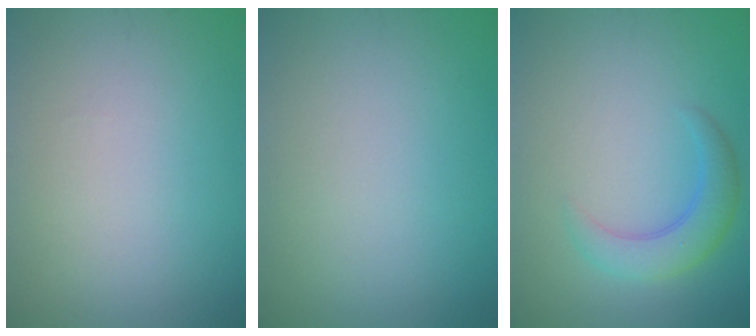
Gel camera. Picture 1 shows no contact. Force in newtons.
{"total": 0.0}
{"total": 3.4, "press": 3.4, "slide": 0.2}